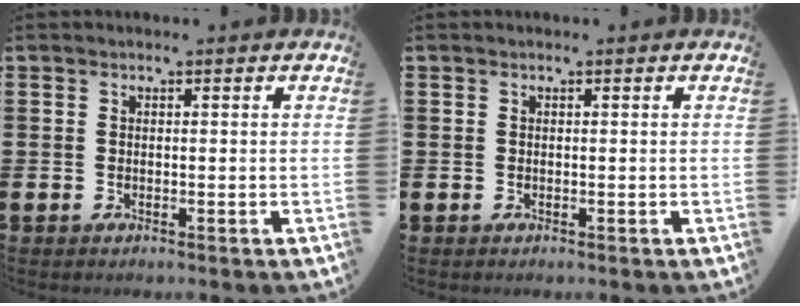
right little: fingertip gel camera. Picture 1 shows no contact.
{"total": 0.0}